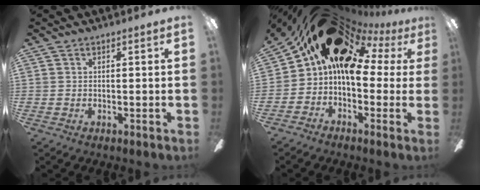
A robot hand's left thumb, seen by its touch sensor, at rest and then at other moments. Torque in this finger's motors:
{"motor_torque": [0.64, 3.50, 2.55, -0.22, 0.61]}